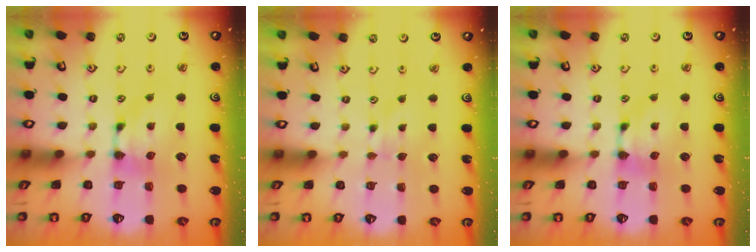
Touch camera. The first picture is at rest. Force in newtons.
{"total": 2.4, "press": 2.4, "slide": 0.4}
{"total": 0.0}